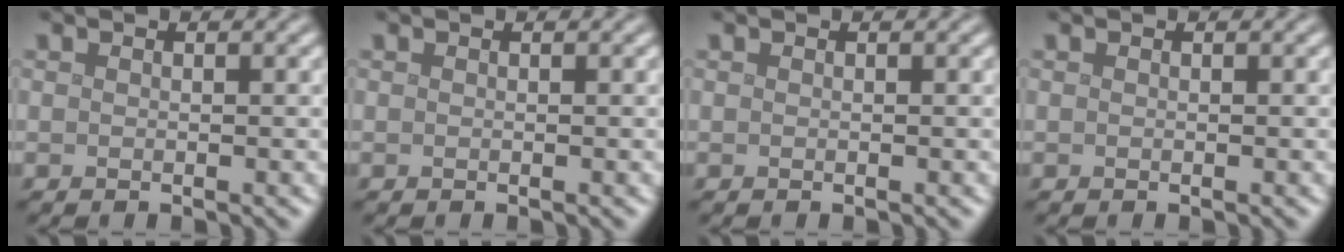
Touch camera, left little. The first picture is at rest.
{"total": 0.0}
{"total": 0.0}
{"total": 0.0}